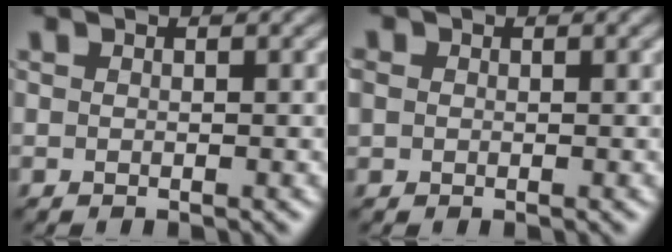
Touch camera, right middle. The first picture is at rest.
{"total": 1.8, "force": [0.3, 1.5, 0.9], "torque": [-0.027, 0.003, 0.004]}